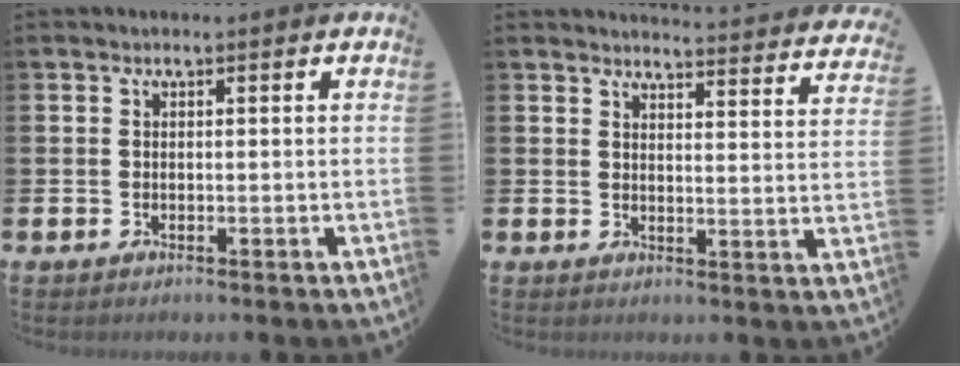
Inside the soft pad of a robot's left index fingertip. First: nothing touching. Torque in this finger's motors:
{"motor_torque": [0.95, -1.18, 0.15, 0.00]}